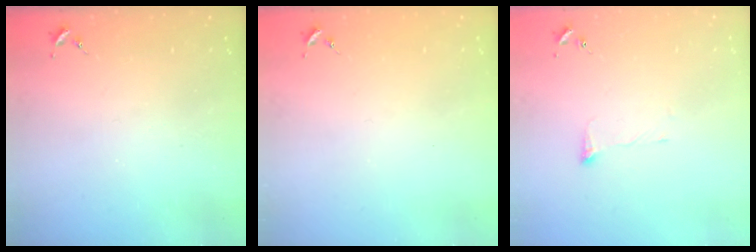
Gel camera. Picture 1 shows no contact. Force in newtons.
{"total": 0.7, "press": 0.7, "slide": 0.1}
{"total": 3.6, "press": 3.6, "slide": 0.5}